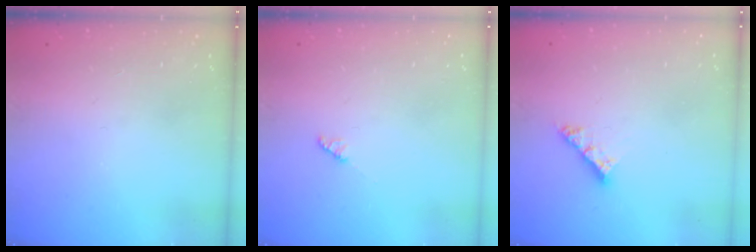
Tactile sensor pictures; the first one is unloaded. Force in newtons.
{"total": 2.2, "press": 2.2, "slide": 0.3}
{"total": 5.3, "press": 5.3, "slide": 0.6}